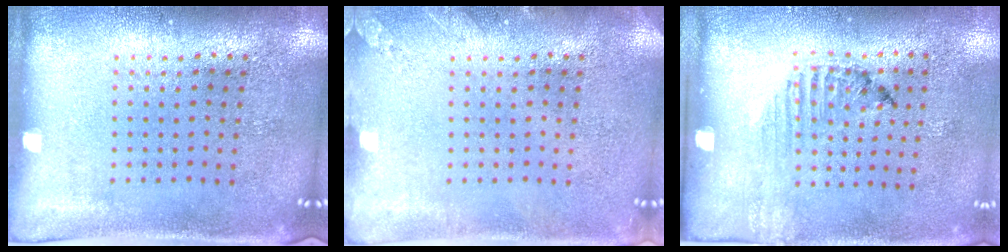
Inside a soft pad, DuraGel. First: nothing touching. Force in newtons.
{"total": 1.2, "press": 1.2, "slide": 0.1}
{"total": 1.3, "press": 1.2, "slide": 0.4}